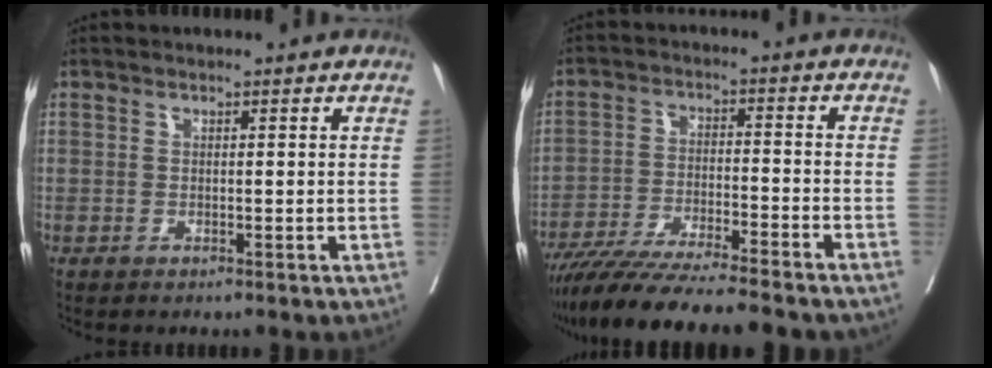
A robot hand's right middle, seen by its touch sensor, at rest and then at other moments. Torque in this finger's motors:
{"motor_torque": [1.09, -1.05, 0.34, 0.16]}